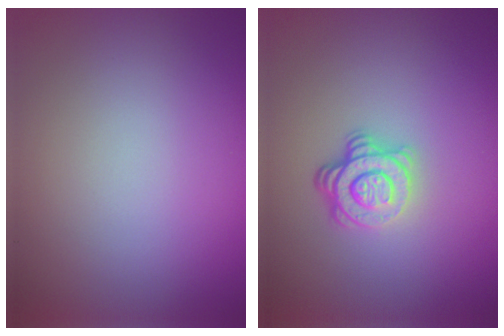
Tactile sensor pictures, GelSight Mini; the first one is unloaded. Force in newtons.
{"total": 4.0, "press": 2.8, "slide": 2.9}